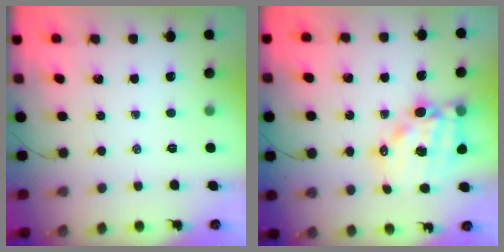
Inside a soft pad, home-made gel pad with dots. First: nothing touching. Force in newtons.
{"total": 15.7, "press": 15.2, "slide": 3.8}